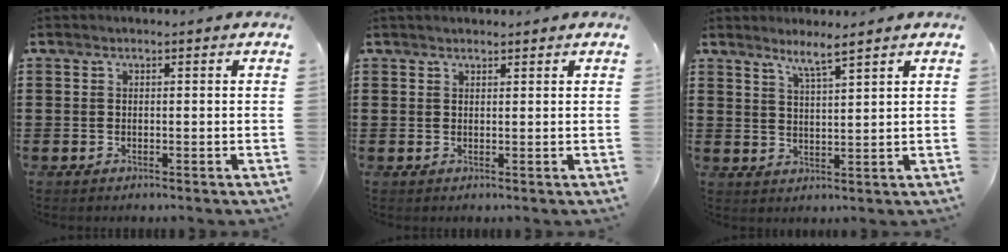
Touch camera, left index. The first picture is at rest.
{"total": 1.0, "force": [0.9, 0.3, 0.2], "torque": [-0.005, 0.001, 0.019]}
{"total": 3.8, "force": [3.3, -0.5, 1.8], "torque": [-0.044, -0.008, 0.057]}